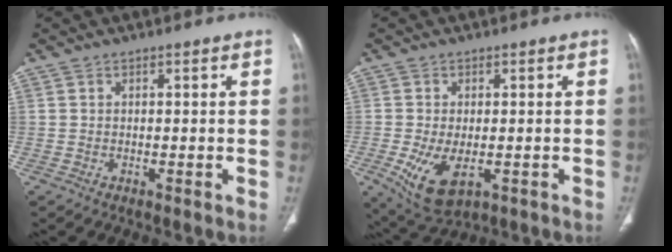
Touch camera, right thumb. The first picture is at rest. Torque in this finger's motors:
{"motor_torque": [-0.36, 0.41, 1.00, -0.02, 0.22]}